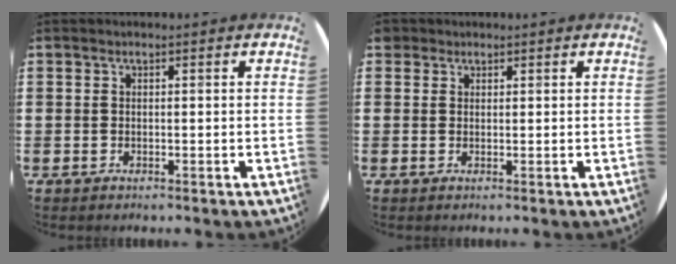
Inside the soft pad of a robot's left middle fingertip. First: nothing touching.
{"total": 1.1, "force": [0.9, 0.6, 0.0], "torque": [-0.002, 0.004, 0.018]}